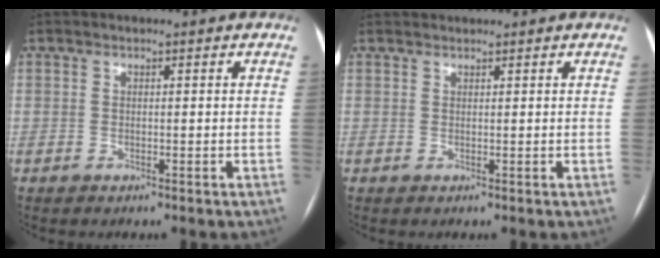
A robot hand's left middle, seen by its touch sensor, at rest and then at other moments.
{"total": 1.6, "force": [1.5, 0.2, 0.1], "torque": [-0.006, 0.023, 0.030]}